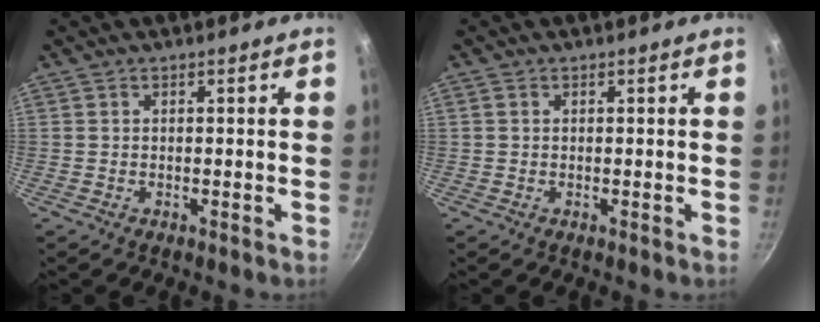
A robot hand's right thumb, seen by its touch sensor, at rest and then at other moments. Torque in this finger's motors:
{"motor_torque": [-0.31, 0.36, -0.43, 0.25, 0.07]}